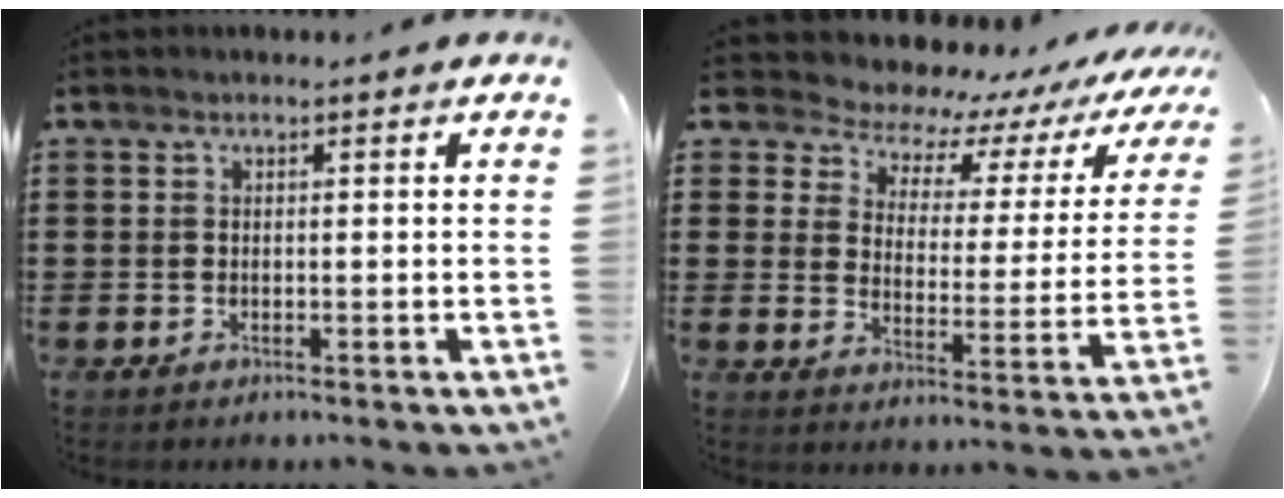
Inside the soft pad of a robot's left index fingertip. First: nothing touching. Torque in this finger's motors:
{"motor_torque": [0.02, -0.02, 0.41, -0.04]}